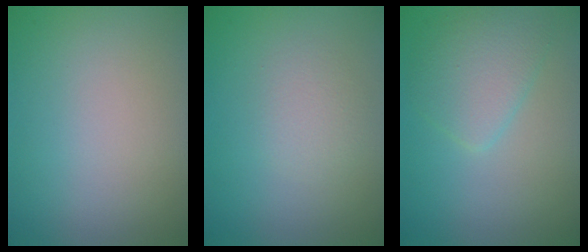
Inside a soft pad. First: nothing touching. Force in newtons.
{"total": 1.6, "press": 1.6, "slide": 0.1}
{"total": 3.5, "press": 3.5, "slide": 0.1}